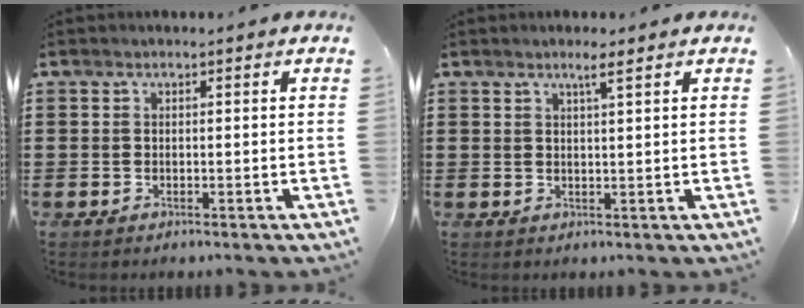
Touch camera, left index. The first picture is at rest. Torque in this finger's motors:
{"motor_torque": [0.00, 0.00, 0.00, 0.05]}